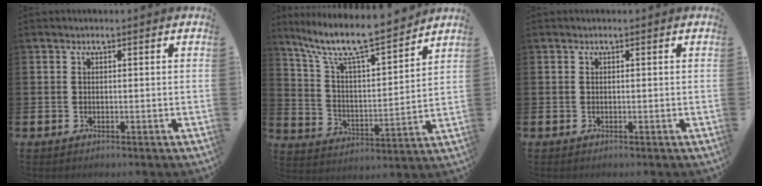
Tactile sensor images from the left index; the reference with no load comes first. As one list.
[{"total": 10.4, "force": [9.2, 1.3, 4.6], "torque": [-0.122, -0.065, 0.155]}, {"total": 0.0}]